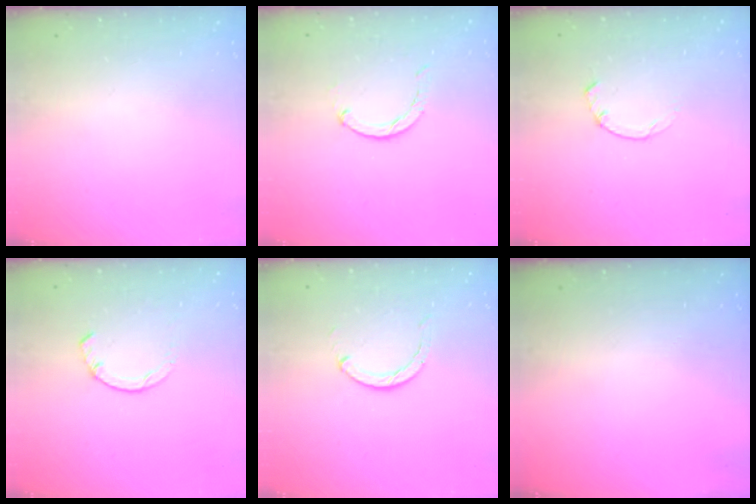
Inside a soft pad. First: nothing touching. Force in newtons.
{"total": 1.9, "press": 1.9, "slide": 0.3}
{"total": 0.5, "press": 0.4, "slide": 0.3}
{"total": 3.0, "press": 3.0, "slide": 0.4}
{"total": 2.0, "press": 2.0, "slide": 0.3}
{"total": 0.0}